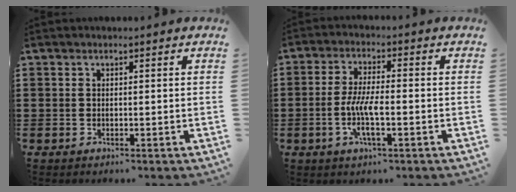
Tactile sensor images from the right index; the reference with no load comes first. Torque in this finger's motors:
{"motor_torque": [1.49, 0.65, 0.49, 0.11]}